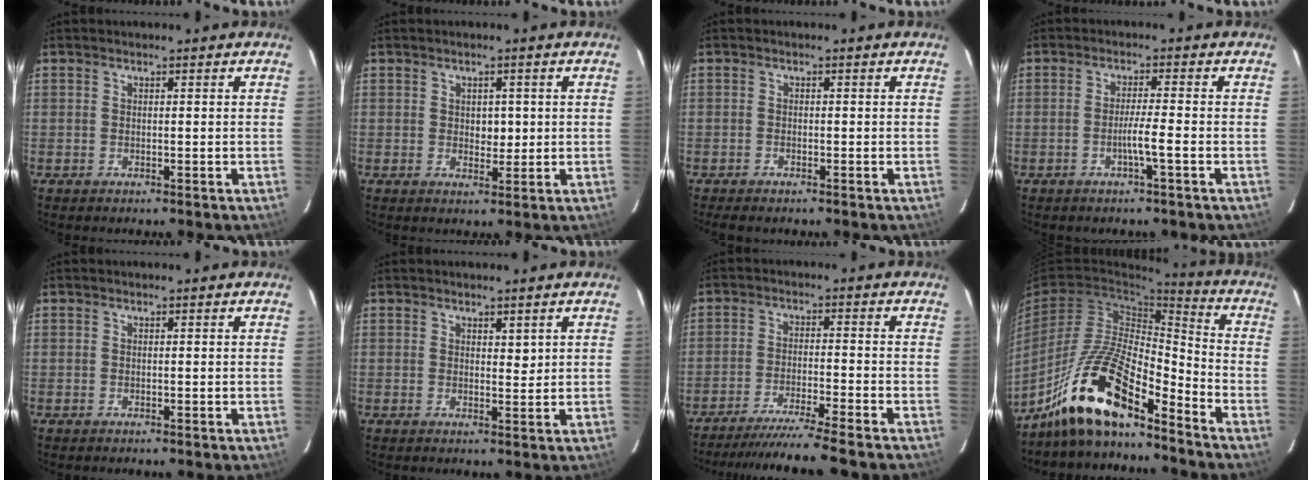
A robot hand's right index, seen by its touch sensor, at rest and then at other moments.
{"total": 2.8, "force": [0.3, 1.9, 2.1], "torque": [-0.029, 0.000, 0.010]}
{"total": 2.4, "force": [-1.8, 0.7, 1.3], "torque": [-0.026, -0.005, -0.026]}
{"total": 3.5, "force": [-1.3, -0.5, 3.2], "torque": [-0.055, -0.002, -0.026]}
{"total": 0.0}
{"total": 1.8, "force": [0.9, 0.8, 1.3], "torque": [-0.021, -0.003, 0.017]}
{"total": 11.9, "force": [-10.6, -1.6, 5.4], "torque": [-0.063, -0.031, -0.166]}
{"total": 15.6, "force": [-11.7, 3.3, 9.9], "torque": [-0.186, 0.011, -0.213]}